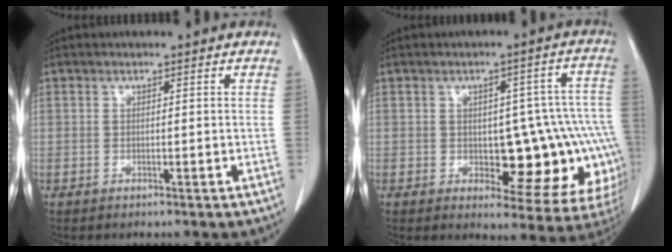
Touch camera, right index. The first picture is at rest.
{"total": 15.5, "force": [-2.4, 6.3, 14.0], "torque": [-0.105, 0.033, -0.012]}